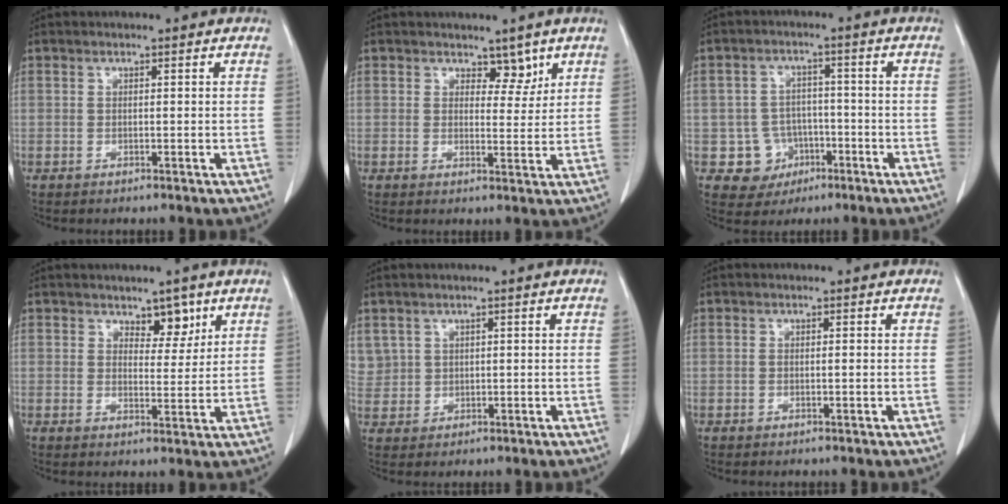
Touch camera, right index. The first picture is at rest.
{"total": 3.2, "force": [2.3, 1.9, 1.4], "torque": [-0.006, -0.004, 0.033]}
{"total": 6.5, "force": [-2.2, 6.1, 0.6], "torque": [-0.003, 0.013, -0.027]}
{"total": 4.1, "force": [2.7, 2.1, 2.2], "torque": [-0.020, -0.003, 0.041]}
{"total": 4.1, "force": [1.9, 3.6, 0.5], "torque": [-0.010, 0.010, 0.046]}
{"total": 0.7, "force": [-0.1, 0.1, 0.7], "torque": [-0.013, -0.001, 0.000]}